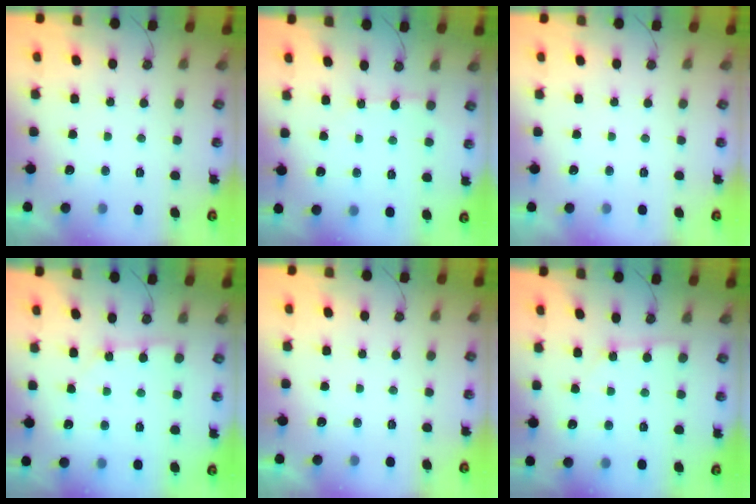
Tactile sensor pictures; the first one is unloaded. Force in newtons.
{"total": 3.6, "press": 3.6, "slide": 0.2}
{"total": 0.0}
{"total": 2.6, "press": 2.6, "slide": 0.0}
{"total": 0.0}
{"total": 2.0, "press": 2.0, "slide": 0.3}